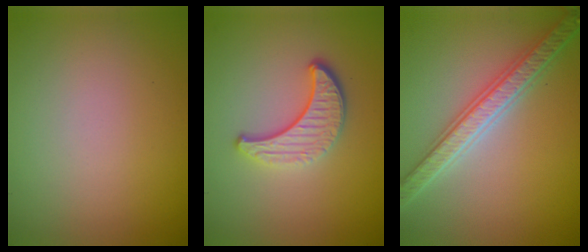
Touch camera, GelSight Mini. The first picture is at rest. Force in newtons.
{"total": 4.0, "press": 2.9, "slide": 2.7}
{"total": 5.4, "press": 5.3, "slide": 1.1}